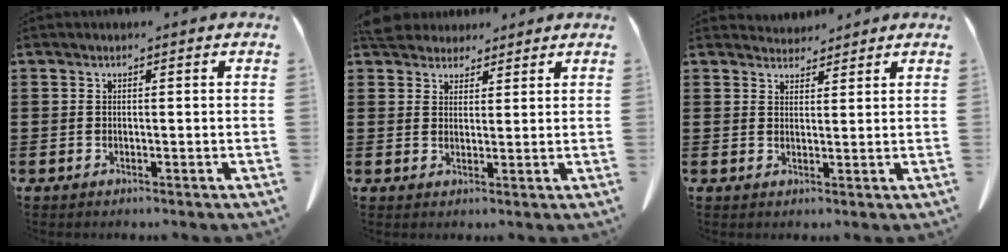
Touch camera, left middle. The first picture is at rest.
{"total": 4.6, "force": [4.2, 1.6, 0.6], "torque": [-0.019, -0.009, 0.082]}
{"total": 3.2, "force": [3.2, 0.7, 0.2], "torque": [-0.004, -0.011, 0.059]}